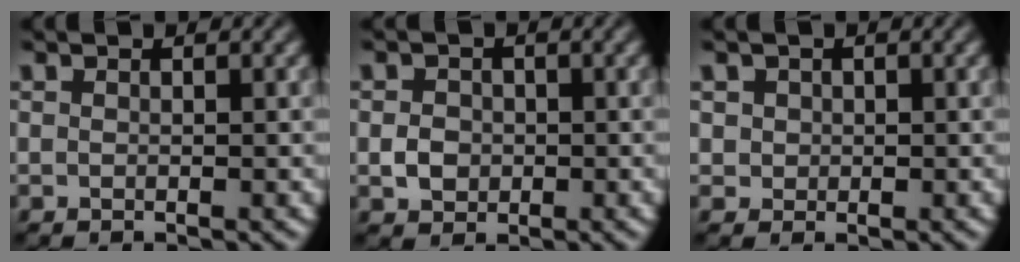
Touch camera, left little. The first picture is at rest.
{"total": 1.9, "force": [-0.2, 1.7, 0.9], "torque": [-0.012, -0.001, -0.008]}
{"total": 1.7, "force": [0.6, 1.5, 0.5], "torque": [-0.009, 0.003, 0.018]}